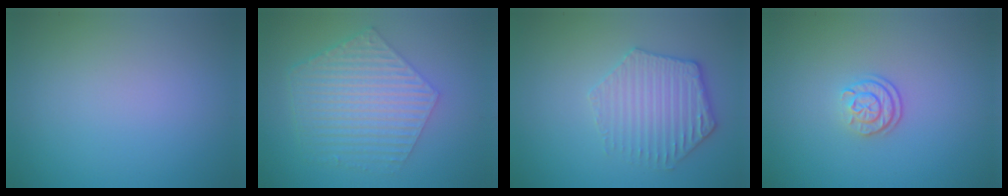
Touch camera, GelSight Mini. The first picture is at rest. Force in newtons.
{"total": 6.2, "press": 4.5, "slide": 4.3}
{"total": 3.5, "press": 3.4, "slide": 0.4}
{"total": 2.2, "press": 1.7, "slide": 1.4}